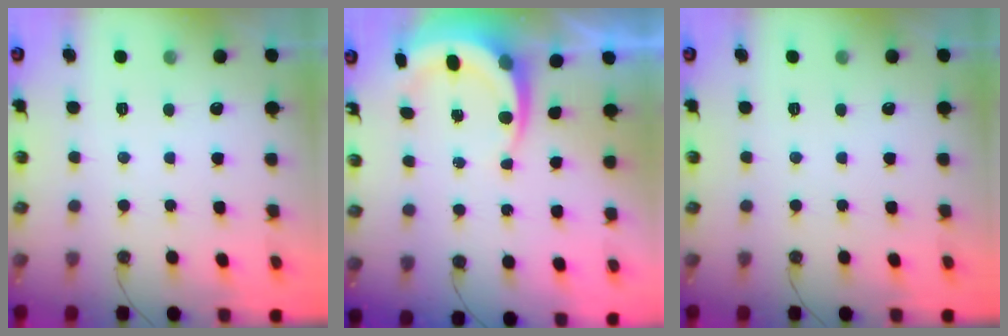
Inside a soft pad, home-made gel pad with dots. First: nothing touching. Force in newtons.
{"total": 7.2, "press": 7.0, "slide": 1.8}
{"total": 0.0}